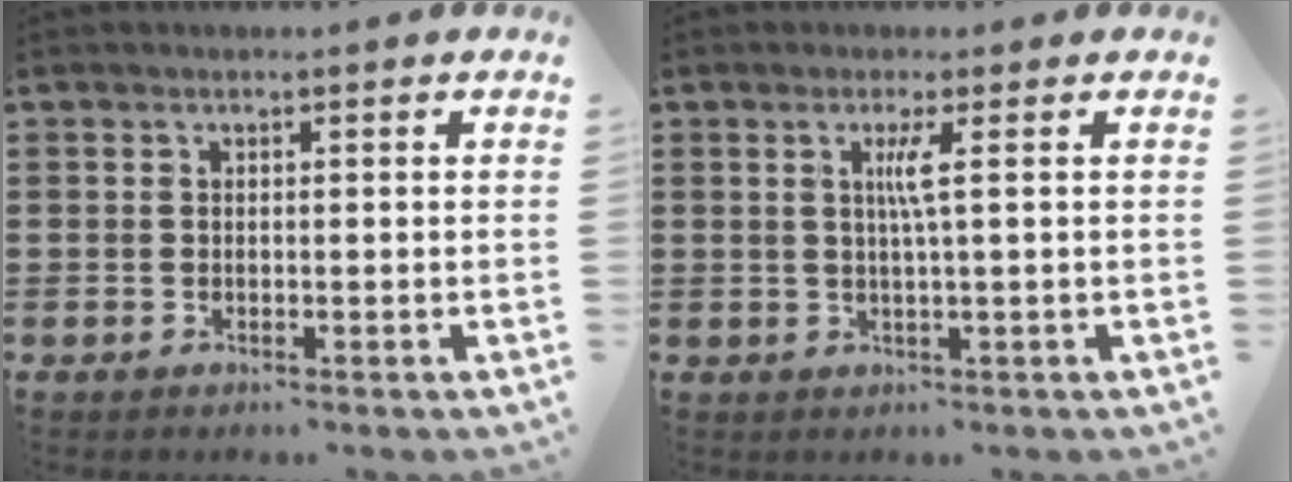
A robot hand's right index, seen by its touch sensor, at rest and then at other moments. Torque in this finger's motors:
{"motor_torque": [0.38, -0.23, 0.06, 0.07]}